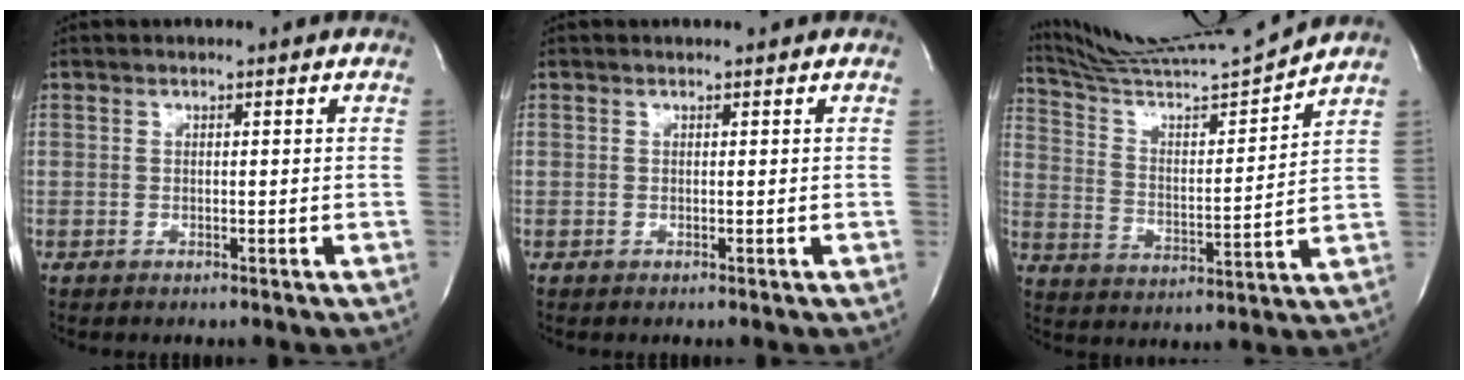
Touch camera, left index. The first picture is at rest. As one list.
[{"total": 0.0}, {"total": 16.2, "force": [15.2, -2.5, 4.7], "torque": [-0.100, -0.044, 0.256]}]